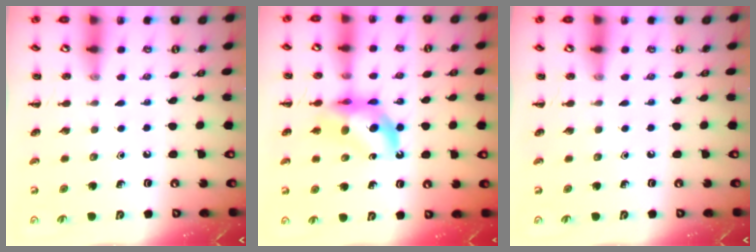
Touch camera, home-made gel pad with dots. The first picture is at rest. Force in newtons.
{"total": 9.7, "press": 9.2, "slide": 2.9}
{"total": 0.0}